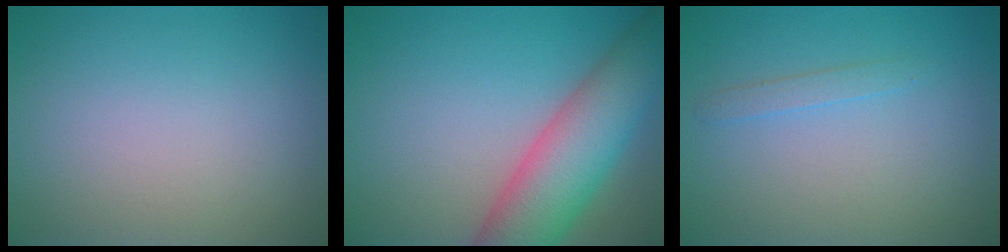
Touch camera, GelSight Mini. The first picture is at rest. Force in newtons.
{"total": 8.6, "press": 8.6, "slide": 0.3}
{"total": 1.0, "press": 1.0, "slide": 0.0}